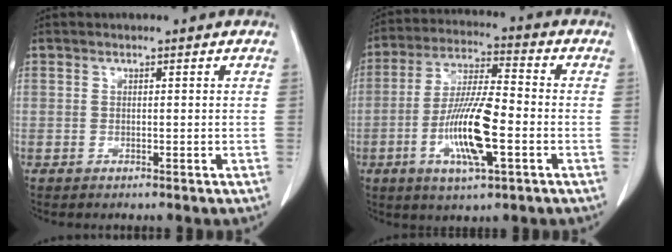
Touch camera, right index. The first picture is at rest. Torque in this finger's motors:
{"motor_torque": [1.59, -0.40, 0.35, 0.13]}